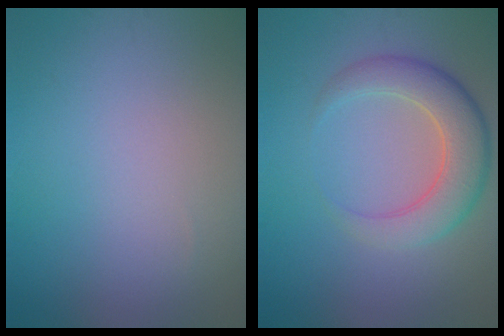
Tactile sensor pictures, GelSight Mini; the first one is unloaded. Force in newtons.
{"total": 5.4, "press": 5.4, "slide": 0.3}